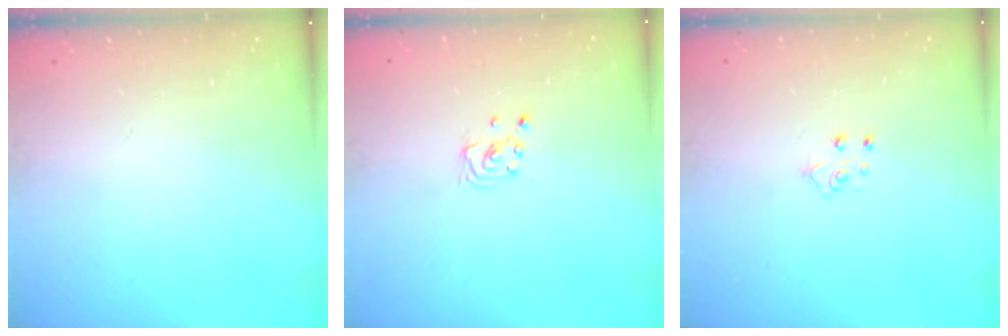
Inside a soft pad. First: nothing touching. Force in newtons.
{"total": 2.3, "press": 2.3, "slide": 0.2}
{"total": 5.1, "press": 5.1, "slide": 0.5}